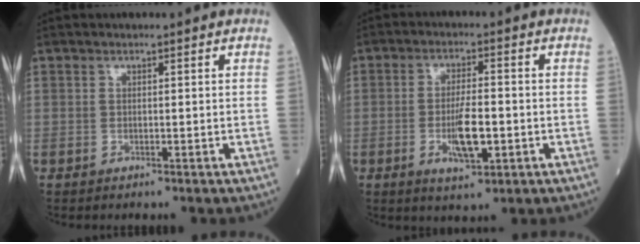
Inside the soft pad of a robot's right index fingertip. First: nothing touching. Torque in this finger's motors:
{"motor_torque": [0.30, -0.05, 0.16, 0.09]}